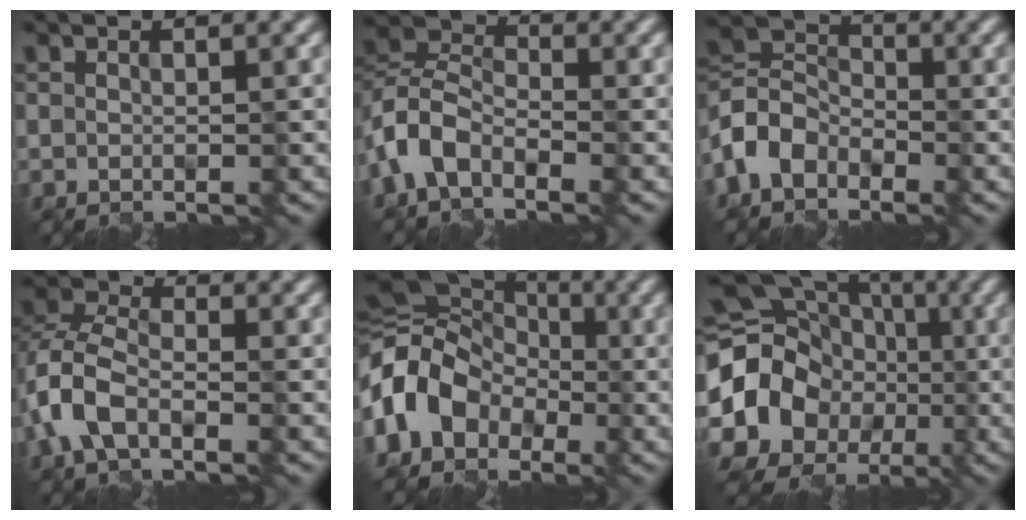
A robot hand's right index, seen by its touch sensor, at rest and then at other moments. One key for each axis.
{"total": 5.6, "fx": -3.3, "fy": 3.1, "fz": 3.2, "tx": -0.065, "ty": 0.005, "tz": -0.079}
{"total": 4.9, "fx": -2.8, "fy": 3.3, "fz": 2.2, "tx": -0.049, "ty": 0.005, "tz": -0.068}
{"total": 5.0, "fx": -2.2, "fy": 2.8, "fz": 3.4, "tx": -0.078, "ty": 0.003, "tz": -0.054}
{"total": 11.4, "fx": -2.8, "fy": 9.0, "fz": 6.3, "tx": -0.117, "ty": 0.005, "tz": -0.082}
{"total": 20.7, "fx": -1.1, "fy": 19.2, "fz": 7.8, "tx": -0.172, "ty": 0.011, "tz": -0.058}